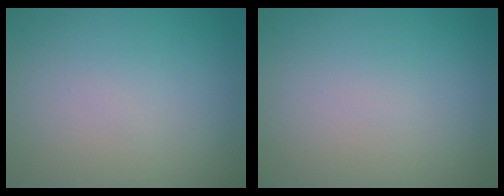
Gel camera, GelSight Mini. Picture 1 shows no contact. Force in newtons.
{"total": 0.0}